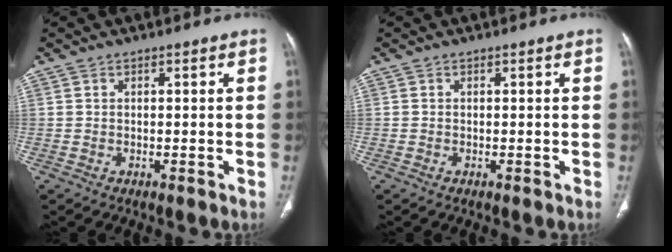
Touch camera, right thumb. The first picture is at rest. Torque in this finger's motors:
{"motor_torque": [0.13, 0.09, 0.24, 0.08, 0.05]}